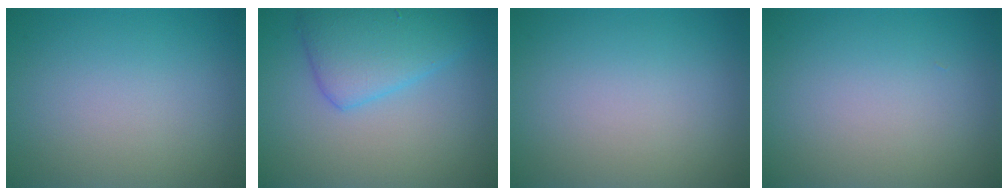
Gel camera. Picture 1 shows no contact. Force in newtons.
{"total": 4.8, "press": 4.7, "slide": 0.3}
{"total": 0.0}
{"total": 0.0}